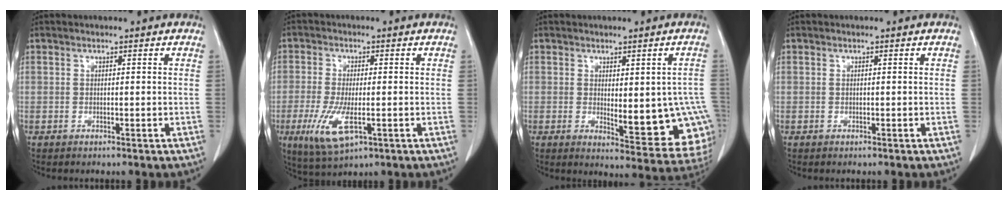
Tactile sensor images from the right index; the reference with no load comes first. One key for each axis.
{"total": 7.9, "fx": -2.5, "fy": 2.8, "fz": 7.0, "tx": -0.147, "ty": -0.019, "tz": -0.038}
{"total": 13.8, "fx": -2.6, "fy": 5.2, "fz": 12.5, "tx": -0.095, "ty": 0.001, "tz": -0.017}
{"total": 0.0}